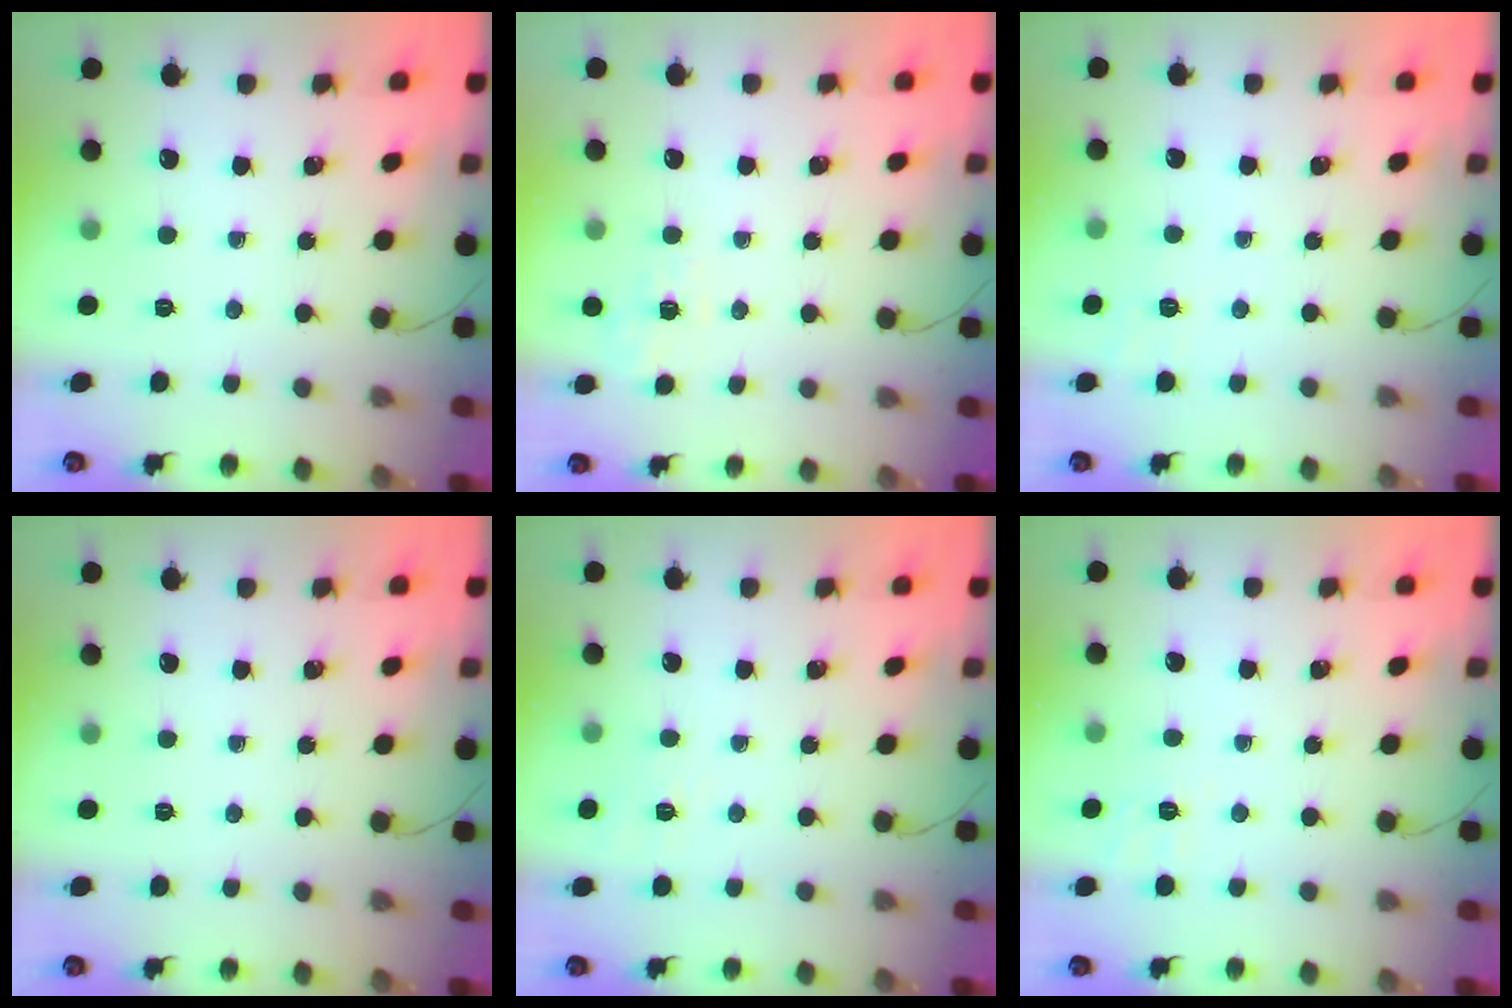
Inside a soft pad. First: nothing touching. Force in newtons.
{"total": 2.5, "press": 1.8, "slide": 1.7}
{"total": 1.5, "press": 0.4, "slide": 1.4}
{"total": 0.0}
{"total": 3.7, "press": 3.1, "slide": 2.0}
{"total": 2.8, "press": 2.3, "slide": 1.7}